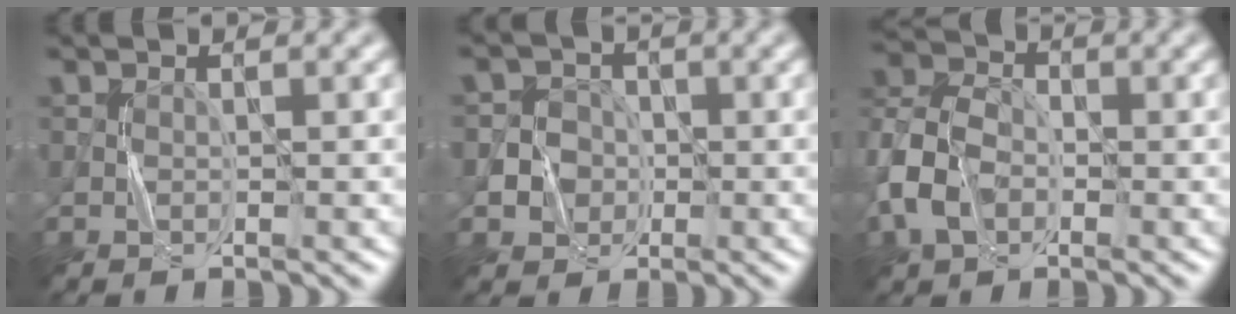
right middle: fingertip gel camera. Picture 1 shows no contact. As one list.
[{"total": 3.3, "force": [-0.8, 3.1, 0.7], "torque": [0.009, 0.009, -0.032]}, {"total": 6.1, "force": [-2.3, 4.3, 3.7], "torque": [-0.085, 0.007, -0.058]}]